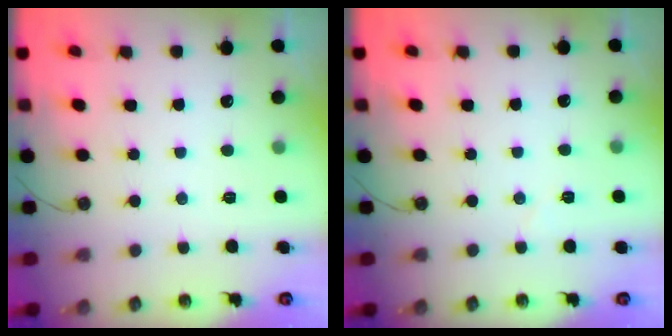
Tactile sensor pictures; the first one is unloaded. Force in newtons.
{"total": 3.7, "press": 3.5, "slide": 1.3}